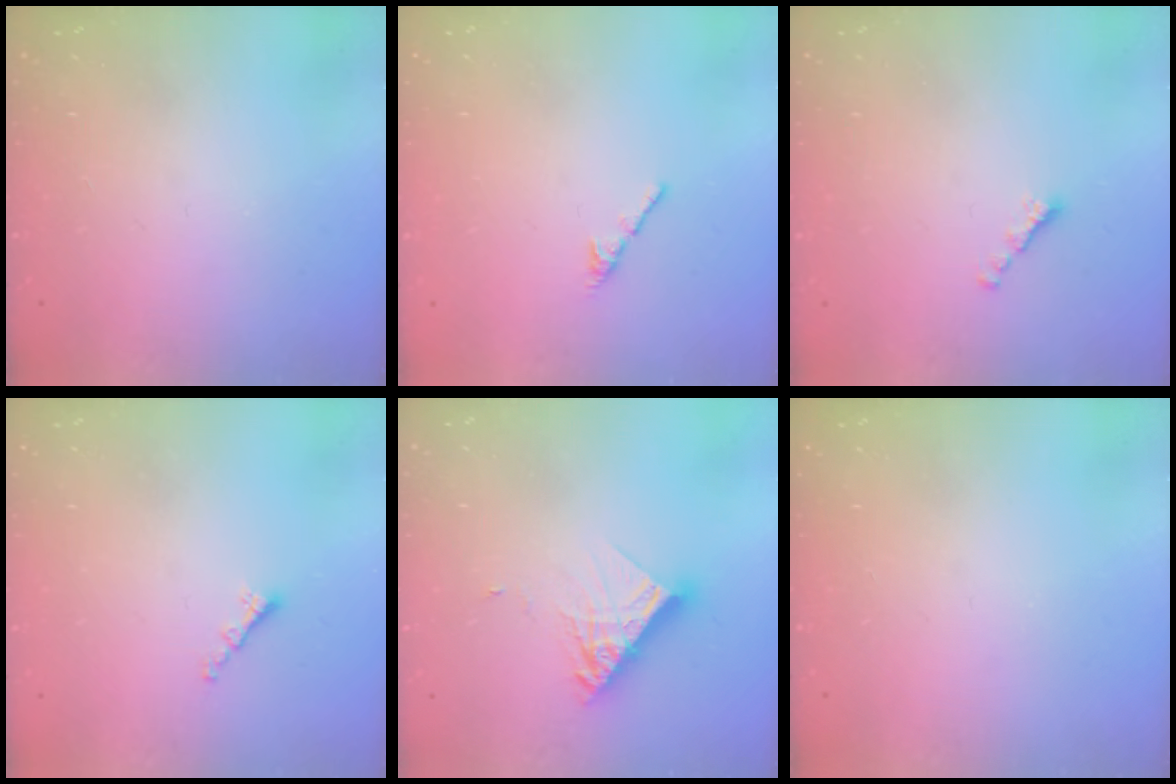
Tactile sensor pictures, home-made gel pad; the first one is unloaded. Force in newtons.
{"total": 2.7, "press": 2.6, "slide": 0.8}
{"total": 1.5, "press": 1.4, "slide": 0.5}
{"total": 1.3, "press": 1.2, "slide": 0.5}
{"total": 10.2, "press": 10.2, "slide": 0.3}
{"total": 0.0}